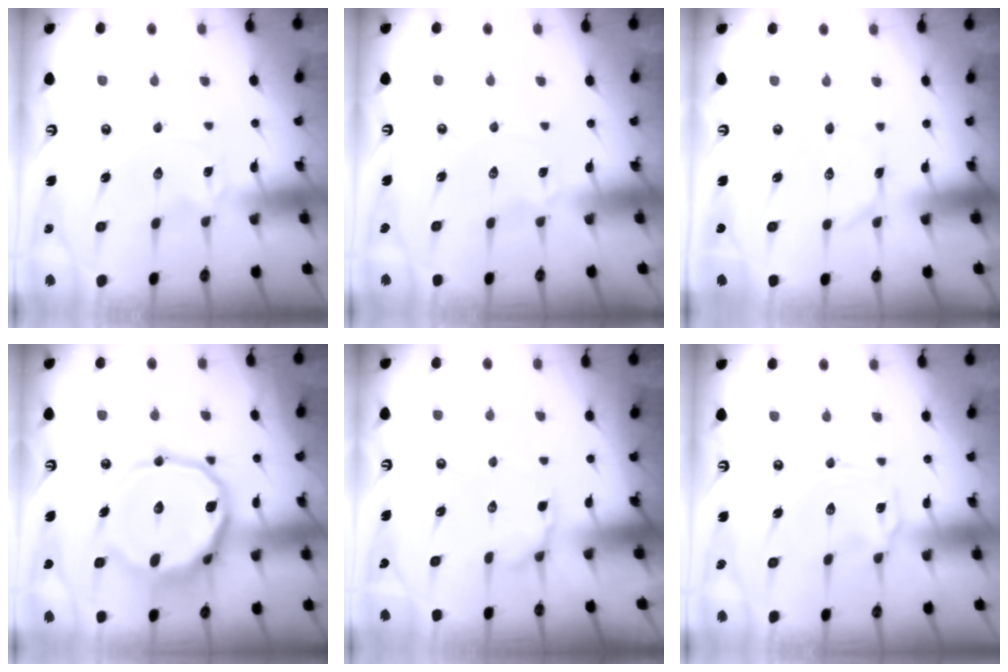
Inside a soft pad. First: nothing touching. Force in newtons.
{"total": 0.0}
{"total": 0.6, "press": 0.6, "slide": 0.0}
{"total": 16.4, "press": 16.3, "slide": 1.9}
{"total": 6.2, "press": 5.9, "slide": 2.1}
{"total": 1.2, "press": 1.1, "slide": 0.4}